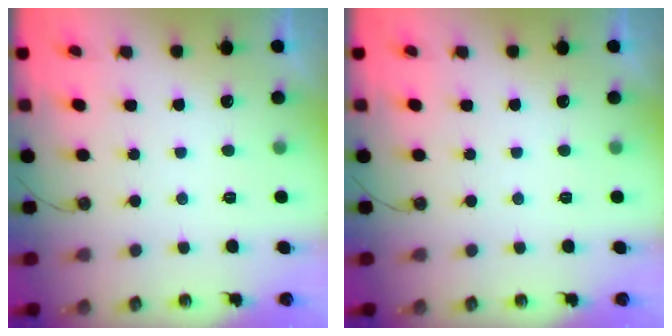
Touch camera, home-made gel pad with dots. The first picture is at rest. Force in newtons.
{"total": 0.0}